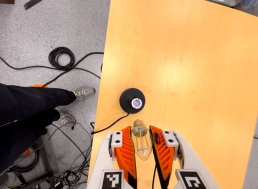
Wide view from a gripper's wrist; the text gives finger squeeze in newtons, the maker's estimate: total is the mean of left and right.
{"total": 21.3, "left": 24.2, "right": 18.3}